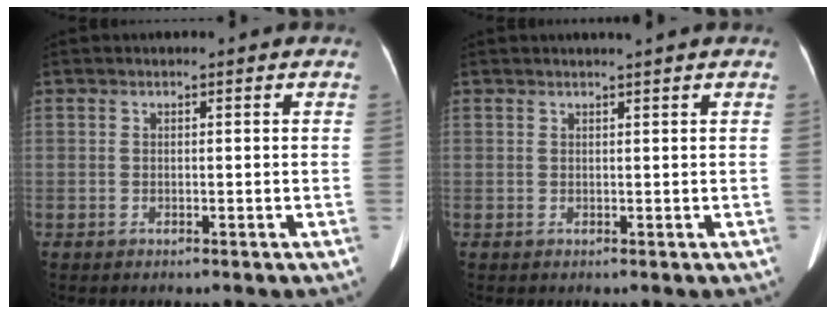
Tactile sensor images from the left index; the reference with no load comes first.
{"total": 1.7, "force": [1.4, -0.4, 0.8], "torque": [-0.009, 0.007, 0.026]}